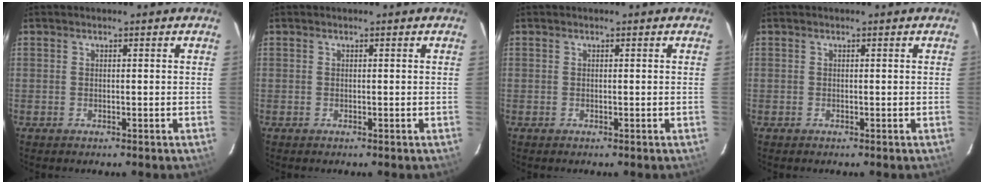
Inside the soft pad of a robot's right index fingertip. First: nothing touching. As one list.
[{"total": 0.0}, {"total": 0.0}, {"total": 0.0}]